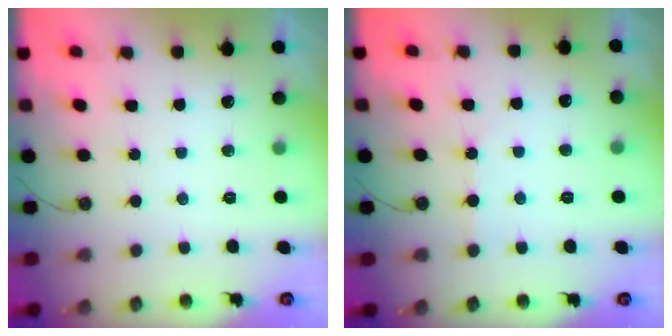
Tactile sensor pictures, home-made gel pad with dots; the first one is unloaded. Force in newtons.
{"total": 1.3, "press": 1.2, "slide": 0.3}